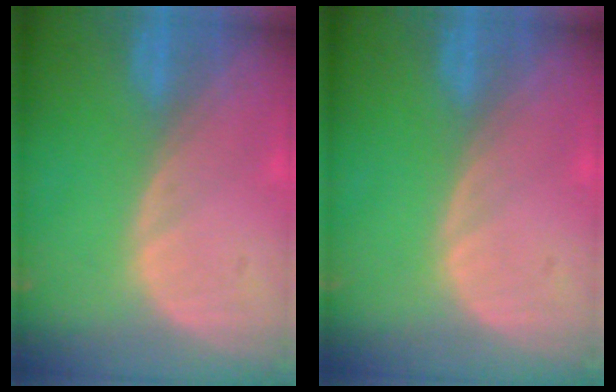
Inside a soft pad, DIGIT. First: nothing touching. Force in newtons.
{"total": 0.0}